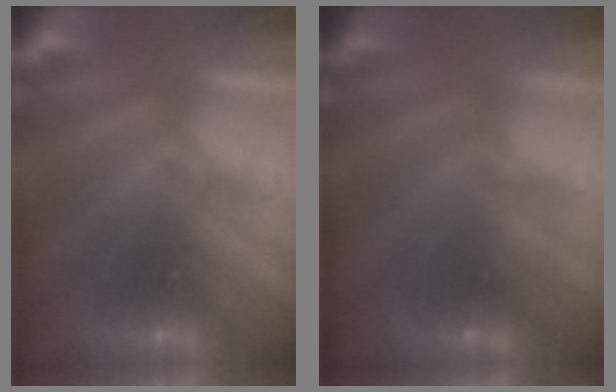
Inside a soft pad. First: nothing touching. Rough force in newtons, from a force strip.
{"total": 2.1}